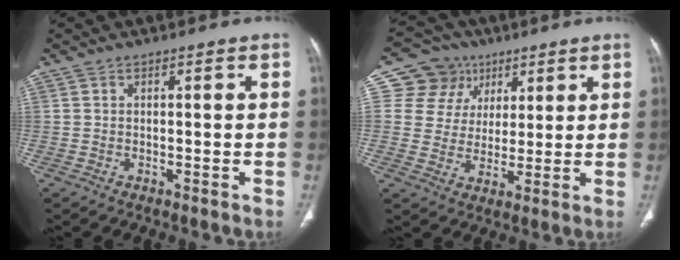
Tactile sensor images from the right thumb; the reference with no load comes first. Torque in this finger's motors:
{"motor_torque": [-0.50, 0.70, 0.16, -0.39, -0.03]}